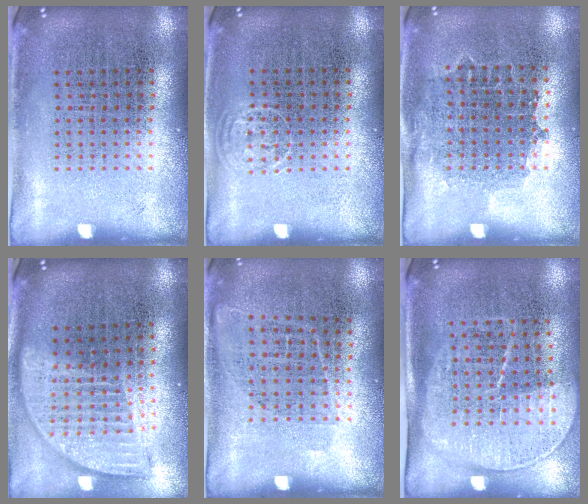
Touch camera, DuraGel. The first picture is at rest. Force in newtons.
{"total": 0.7, "press": 0.6, "slide": 0.4}
{"total": 0.8, "press": 0.7, "slide": 0.4}
{"total": 1.9, "press": 1.5, "slide": 1.1}
{"total": 0.9, "press": 0.7, "slide": 0.6}
{"total": 1.6, "press": 1.3, "slide": 0.9}